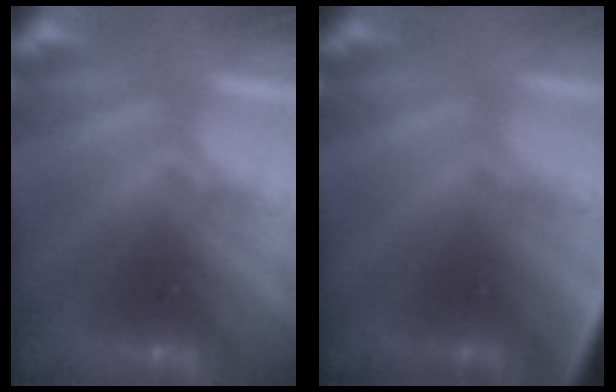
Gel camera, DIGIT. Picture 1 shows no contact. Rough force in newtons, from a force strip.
{"total": 2.7}